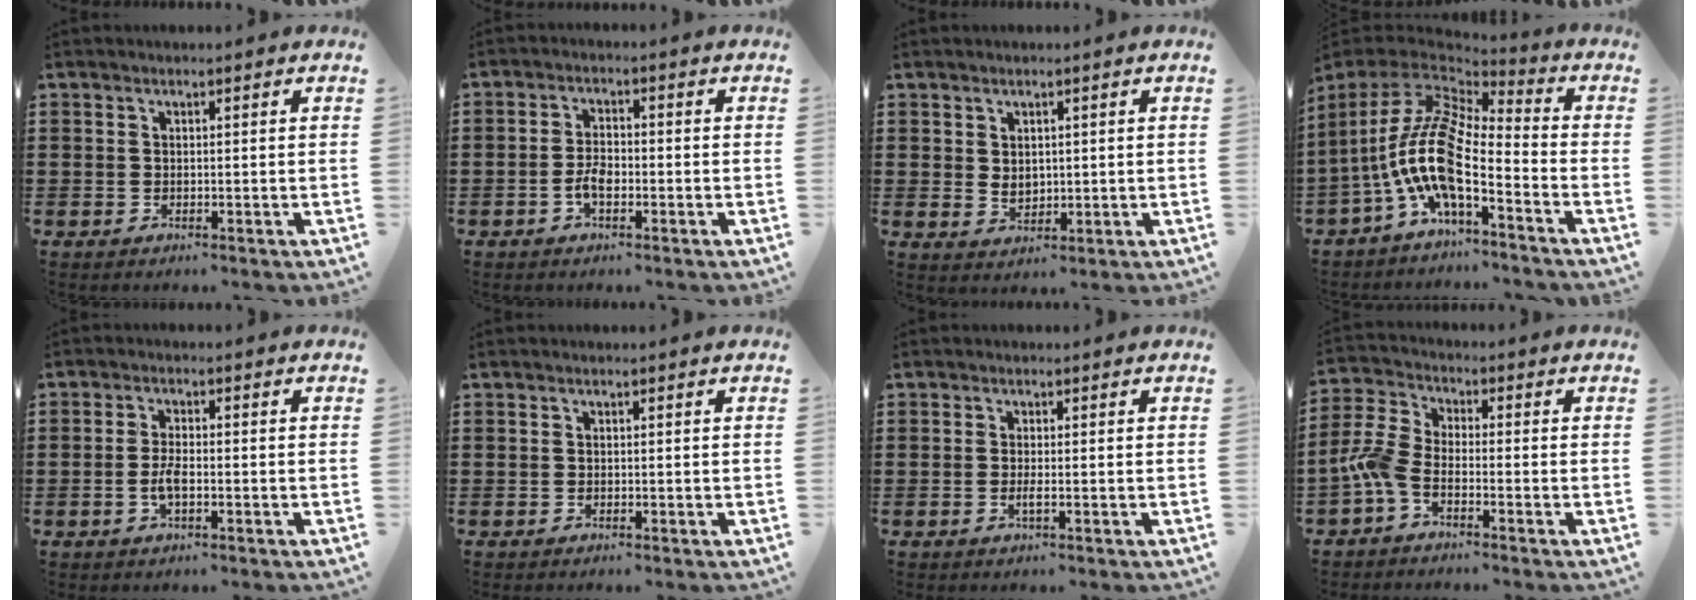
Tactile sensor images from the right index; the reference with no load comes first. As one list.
[{"total": 3.1, "force": [-1.2, 1.5, 2.5], "torque": [-0.061, 0.000, -0.027]}, {"total": 2.1, "force": [1.0, 1.7, 0.8], "torque": [-0.020, 0.008, 0.018]}, {"total": 11.2, "force": [-3.4, 3.5, 10.1], "torque": [-0.247, -0.028, -0.087]}, {"total": 3.0, "force": [-0.9, 0.9, 2.7], "torque": [-0.064, -0.002, -0.021]}, {"total": 0.0}, {"total": 1.4, "force": [-0.4, 0.0, 1.4], "torque": [-0.032, -0.006, -0.010]}, {"total": 5.6, "force": [-3.0, 2.3, 4.2], "torque": [-0.124, -0.012, -0.067]}]